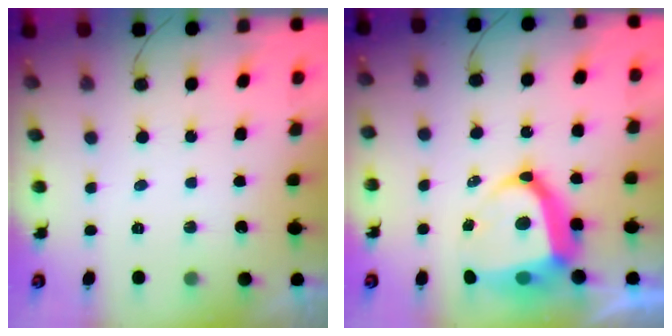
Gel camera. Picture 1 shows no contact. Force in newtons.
{"total": 14.6, "press": 14.5, "slide": 1.7}